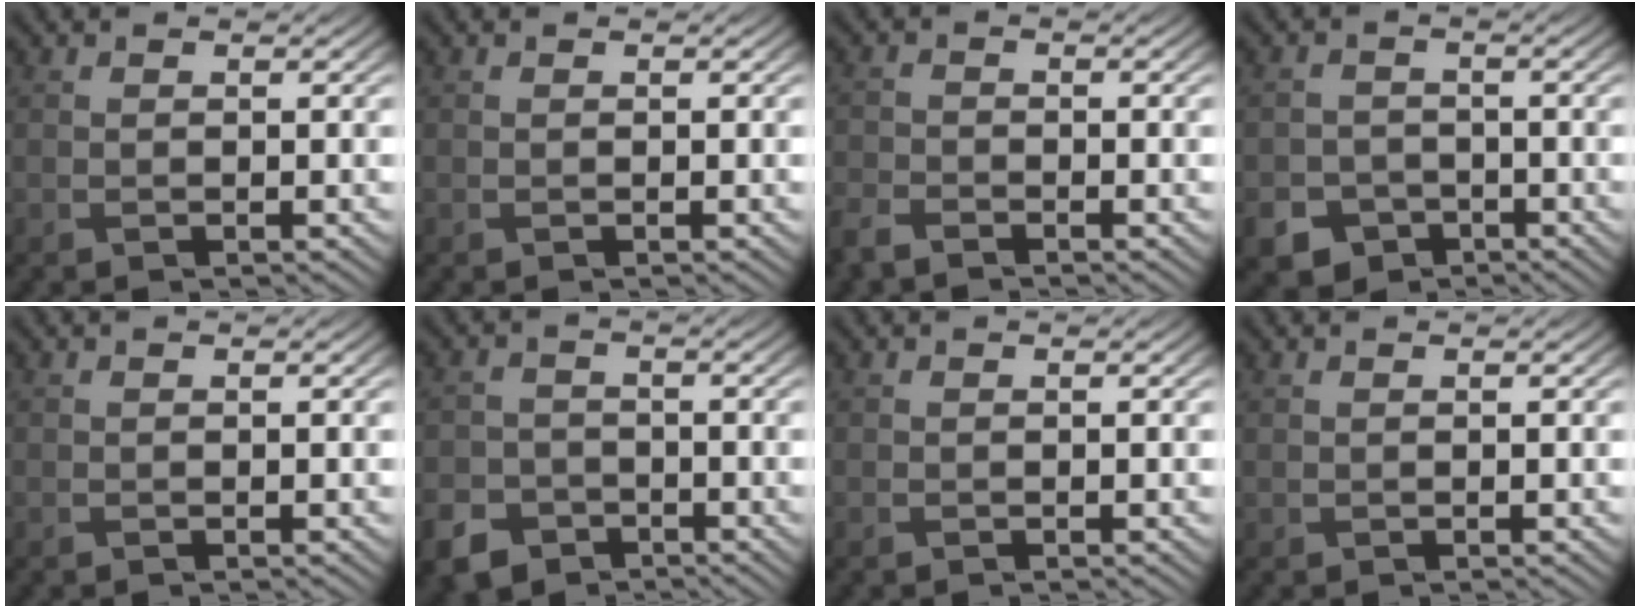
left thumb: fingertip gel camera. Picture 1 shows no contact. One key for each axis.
{"total": 0.0}
{"total": 3.6, "fx": -3.2, "fy": 1.0, "fz": 1.3, "tx": -0.032, "ty": -0.012, "tz": -0.073}
{"total": 5.2, "fx": -3.3, "fy": 3.8, "fz": 1.4, "tx": -0.023, "ty": -0.010, "tz": -0.057}
{"total": 0.0}
{"total": 4.9, "fx": -3.4, "fy": 3.2, "fz": 1.6, "tx": -0.042, "ty": -0.008, "tz": -0.068}
{"total": 0.0}
{"total": 0.0}